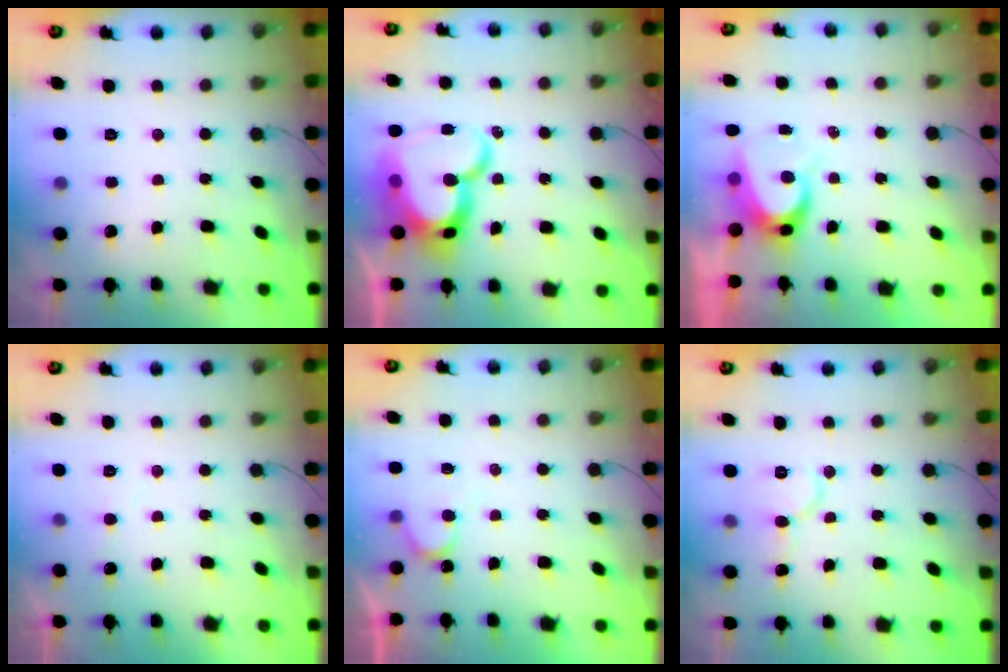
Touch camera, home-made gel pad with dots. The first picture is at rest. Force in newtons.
{"total": 19.9, "press": 19.9, "slide": 1.6}
{"total": 7.1, "press": 7.1, "slide": 0.7}
{"total": 3.1, "press": 3.1, "slide": 0.2}
{"total": 4.1, "press": 4.1, "slide": 0.4}
{"total": 7.3, "press": 7.2, "slide": 0.7}